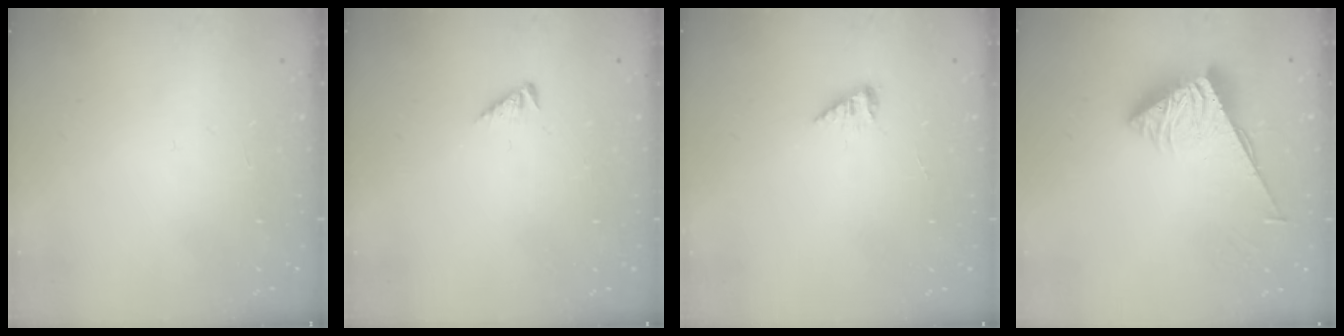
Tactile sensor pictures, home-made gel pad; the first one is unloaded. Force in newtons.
{"total": 2.1, "press": 2.1, "slide": 0.4}
{"total": 3.6, "press": 3.6, "slide": 0.4}
{"total": 3.9, "press": 3.9, "slide": 0.4}